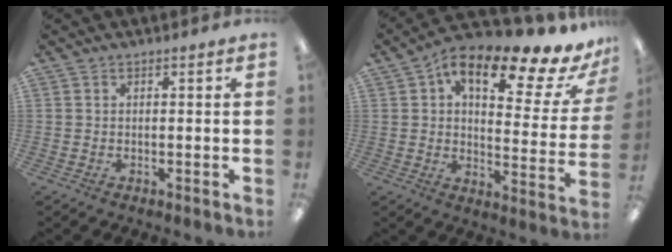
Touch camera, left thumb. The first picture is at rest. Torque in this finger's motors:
{"motor_torque": [0.45, 0.72, 1.67, -1.10, 0.14]}